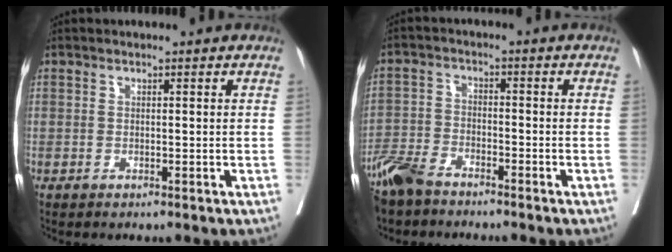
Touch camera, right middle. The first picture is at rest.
{"total": 6.2, "force": [-5.2, 1.9, 2.7], "torque": [-0.061, -0.012, -0.103]}